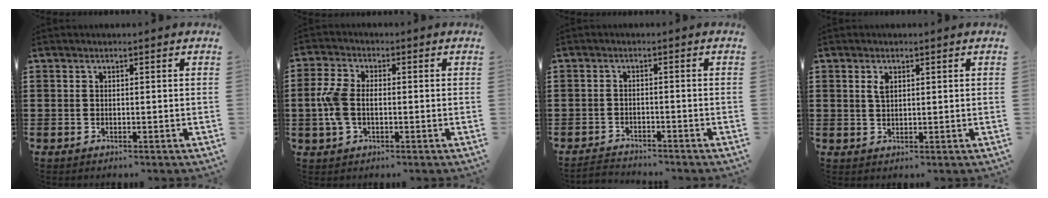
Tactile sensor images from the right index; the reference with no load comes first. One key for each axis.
{"total": 5.5, "fx": -0.7, "fy": 3.4, "fz": 4.2, "tx": -0.116, "ty": -0.003, "tz": -0.022}
{"total": 2.1, "fx": -2.0, "fy": 0.2, "fz": -0.3, "tx": -0.002, "ty": 0.002, "tz": -0.046}
{"total": 1.9, "fx": 0.8, "fy": 0.9, "fz": 1.5, "tx": -0.033, "ty": 0.005, "tz": 0.013}